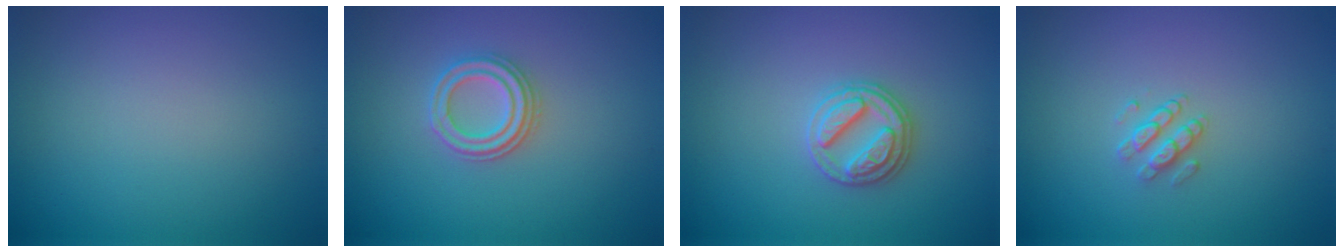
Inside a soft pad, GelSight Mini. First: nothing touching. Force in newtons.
{"total": 2.7, "press": 2.6, "slide": 1.0}
{"total": 2.8, "press": 2.8, "slide": 0.2}
{"total": 1.5, "press": 1.1, "slide": 1.0}